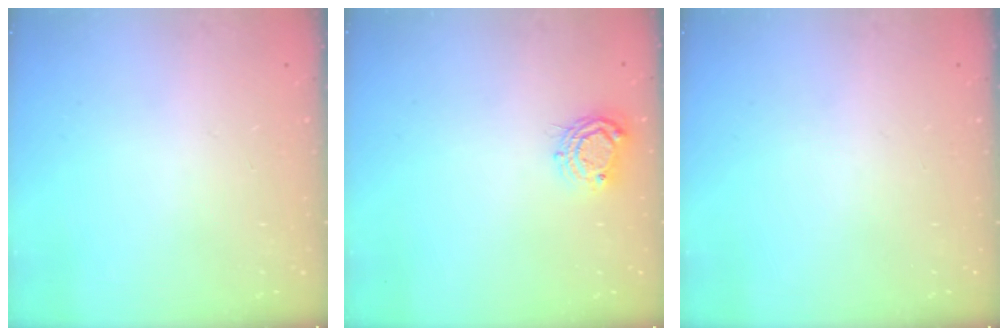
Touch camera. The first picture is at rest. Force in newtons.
{"total": 7.6, "press": 7.6, "slide": 0.6}
{"total": 0.0}